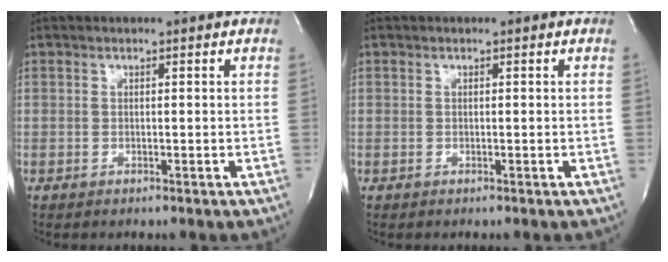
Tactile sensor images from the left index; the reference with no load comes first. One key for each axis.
{"total": 0.0}